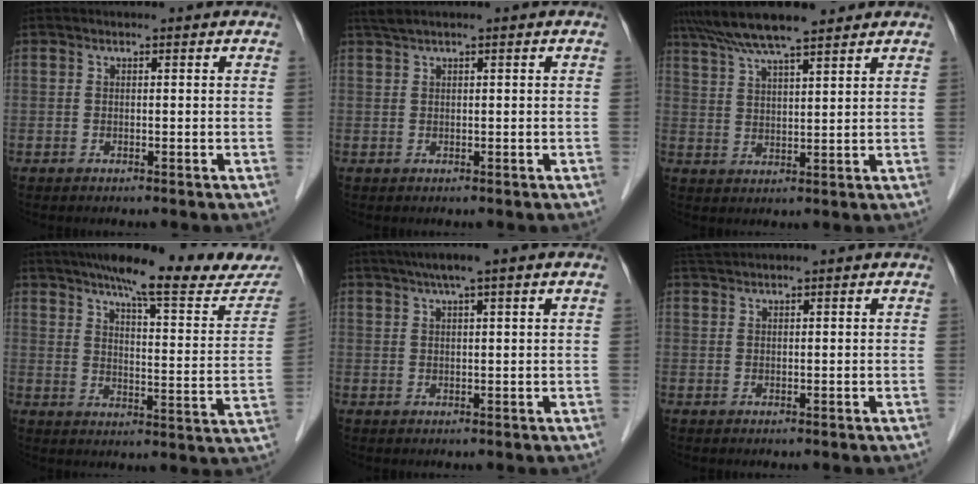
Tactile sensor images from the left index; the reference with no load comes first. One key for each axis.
{"total": 1.4, "fx": 1.1, "fy": -0.2, "fz": 0.9, "tx": -0.022, "ty": 0.020, "tz": 0.027}
{"total": 9.5, "fx": 8.0, "fy": 0.6, "fz": 5.2, "tx": -0.091, "ty": 0.030, "tz": 0.136}
{"total": 21.3, "fx": 17.9, "fy": 3.0, "fz": 11.2, "tx": -0.152, "ty": -0.019, "tz": 0.226}
{"total": 6.0, "fx": 3.7, "fy": 0.1, "fz": 4.7, "tx": -0.077, "ty": 0.031, "tz": 0.060}
{"total": 1.7, "fx": 1.6, "fy": -0.3, "fz": 0.5, "tx": -0.013, "ty": 0.017, "tz": 0.037}